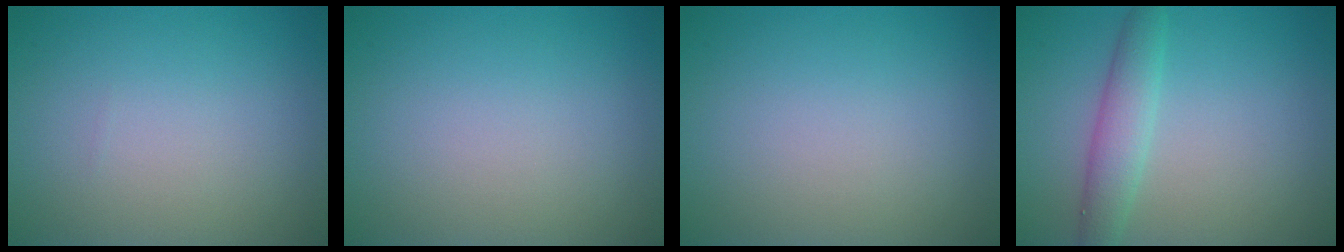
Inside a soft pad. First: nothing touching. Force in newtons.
{"total": 0.0}
{"total": 0.0}
{"total": 2.9, "press": 2.9, "slide": 0.1}